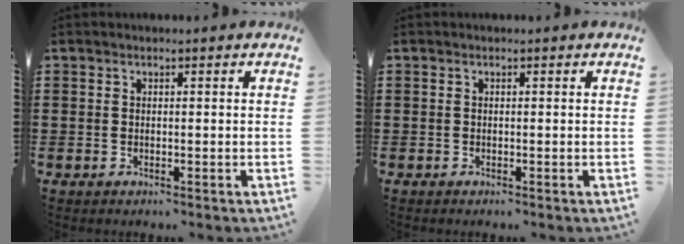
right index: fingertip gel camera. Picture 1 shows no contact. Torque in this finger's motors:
{"motor_torque": [0.96, 1.11, 0.02, 0.00]}